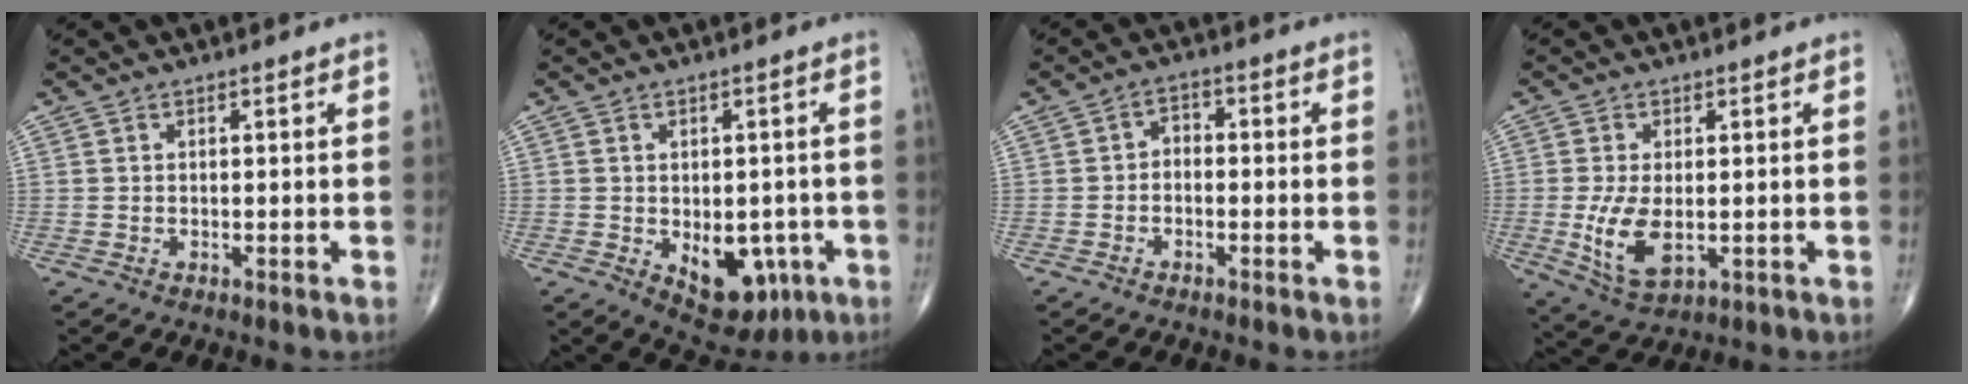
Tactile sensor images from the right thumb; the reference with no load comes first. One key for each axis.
{"total": 10.5, "fx": -3.2, "fy": 6.4, "fz": 7.6, "tx": -0.071, "ty": 0.005, "tz": -0.029}
{"total": 2.5, "fx": -0.9, "fy": 1.8, "fz": 1.6, "tx": -0.014, "ty": 0.020, "tz": -0.026}
{"total": 8.3, "fx": -1.0, "fy": 4.3, "fz": 7.0, "tx": -0.137, "ty": -0.016, "tz": -0.010}